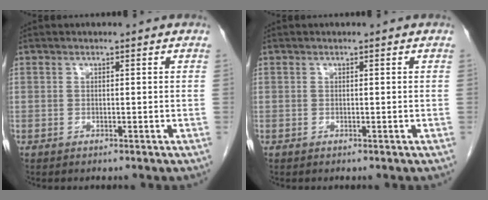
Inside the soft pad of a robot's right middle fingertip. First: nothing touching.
{"total": 0.0}